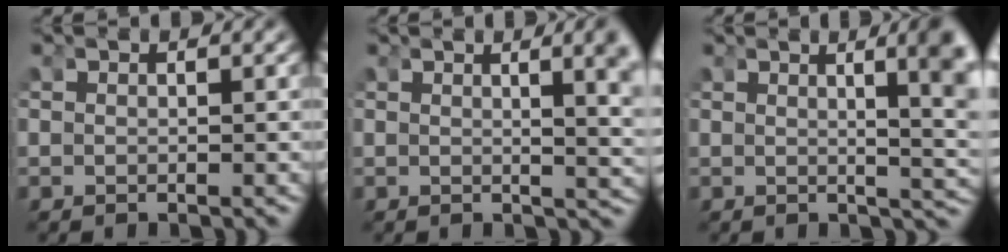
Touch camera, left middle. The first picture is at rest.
{"total": 4.7, "force": [1.7, 0.8, 4.4], "torque": [-0.035, 0.010, 0.019]}
{"total": 6.6, "force": [1.8, 1.7, 6.1], "torque": [-0.051, 0.012, 0.022]}